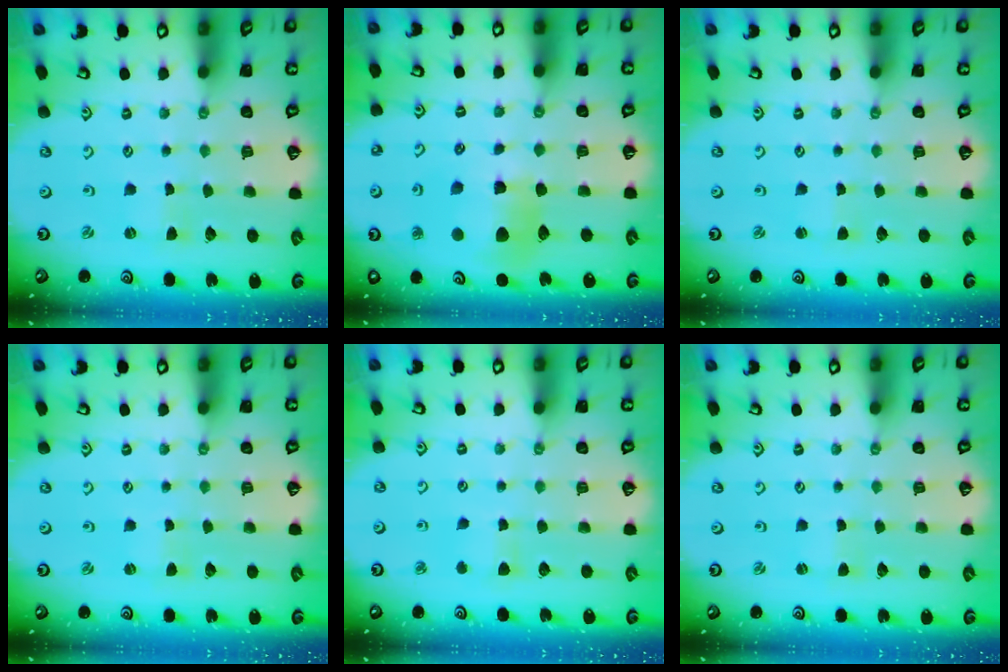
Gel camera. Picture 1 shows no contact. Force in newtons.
{"total": 12.9, "press": 12.8, "slide": 1.9}
{"total": 1.8, "press": 1.8, "slide": 0.3}
{"total": 0.0}
{"total": 3.7, "press": 3.6, "slide": 0.7}
{"total": 0.6, "press": 0.6, "slide": 0.0}